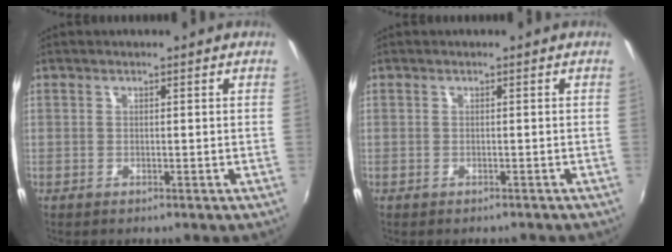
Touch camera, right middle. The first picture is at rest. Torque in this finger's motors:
{"motor_torque": [0.02, -0.05, 0.00, 0.00]}